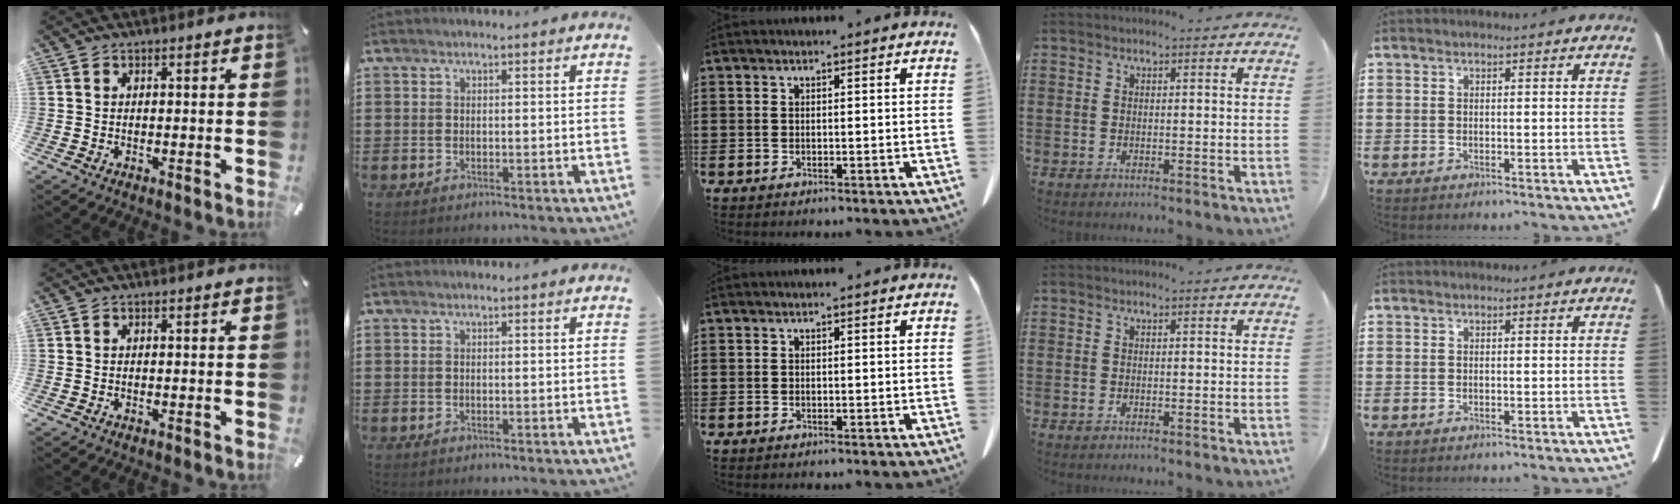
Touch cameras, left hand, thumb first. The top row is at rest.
{}